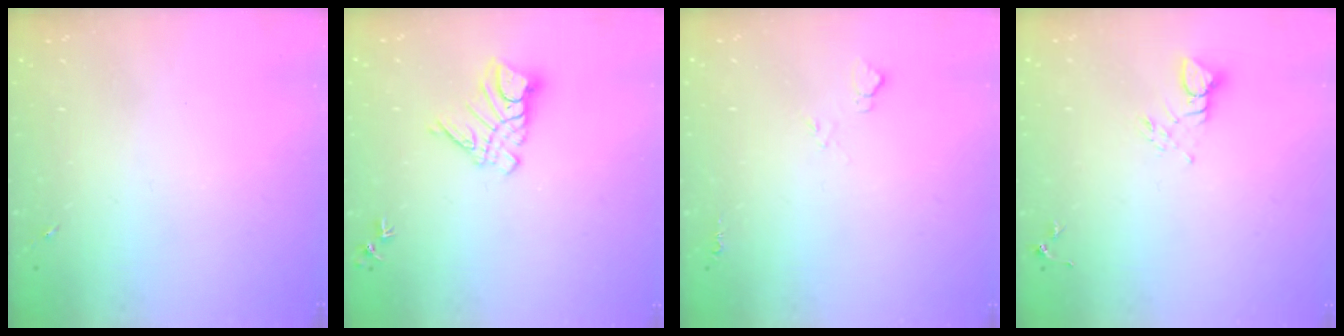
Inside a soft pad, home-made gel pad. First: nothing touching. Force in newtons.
{"total": 10.5, "press": 10.4, "slide": 1.0}
{"total": 5.0, "press": 5.0, "slide": 0.6}
{"total": 3.9, "press": 3.9, "slide": 0.5}